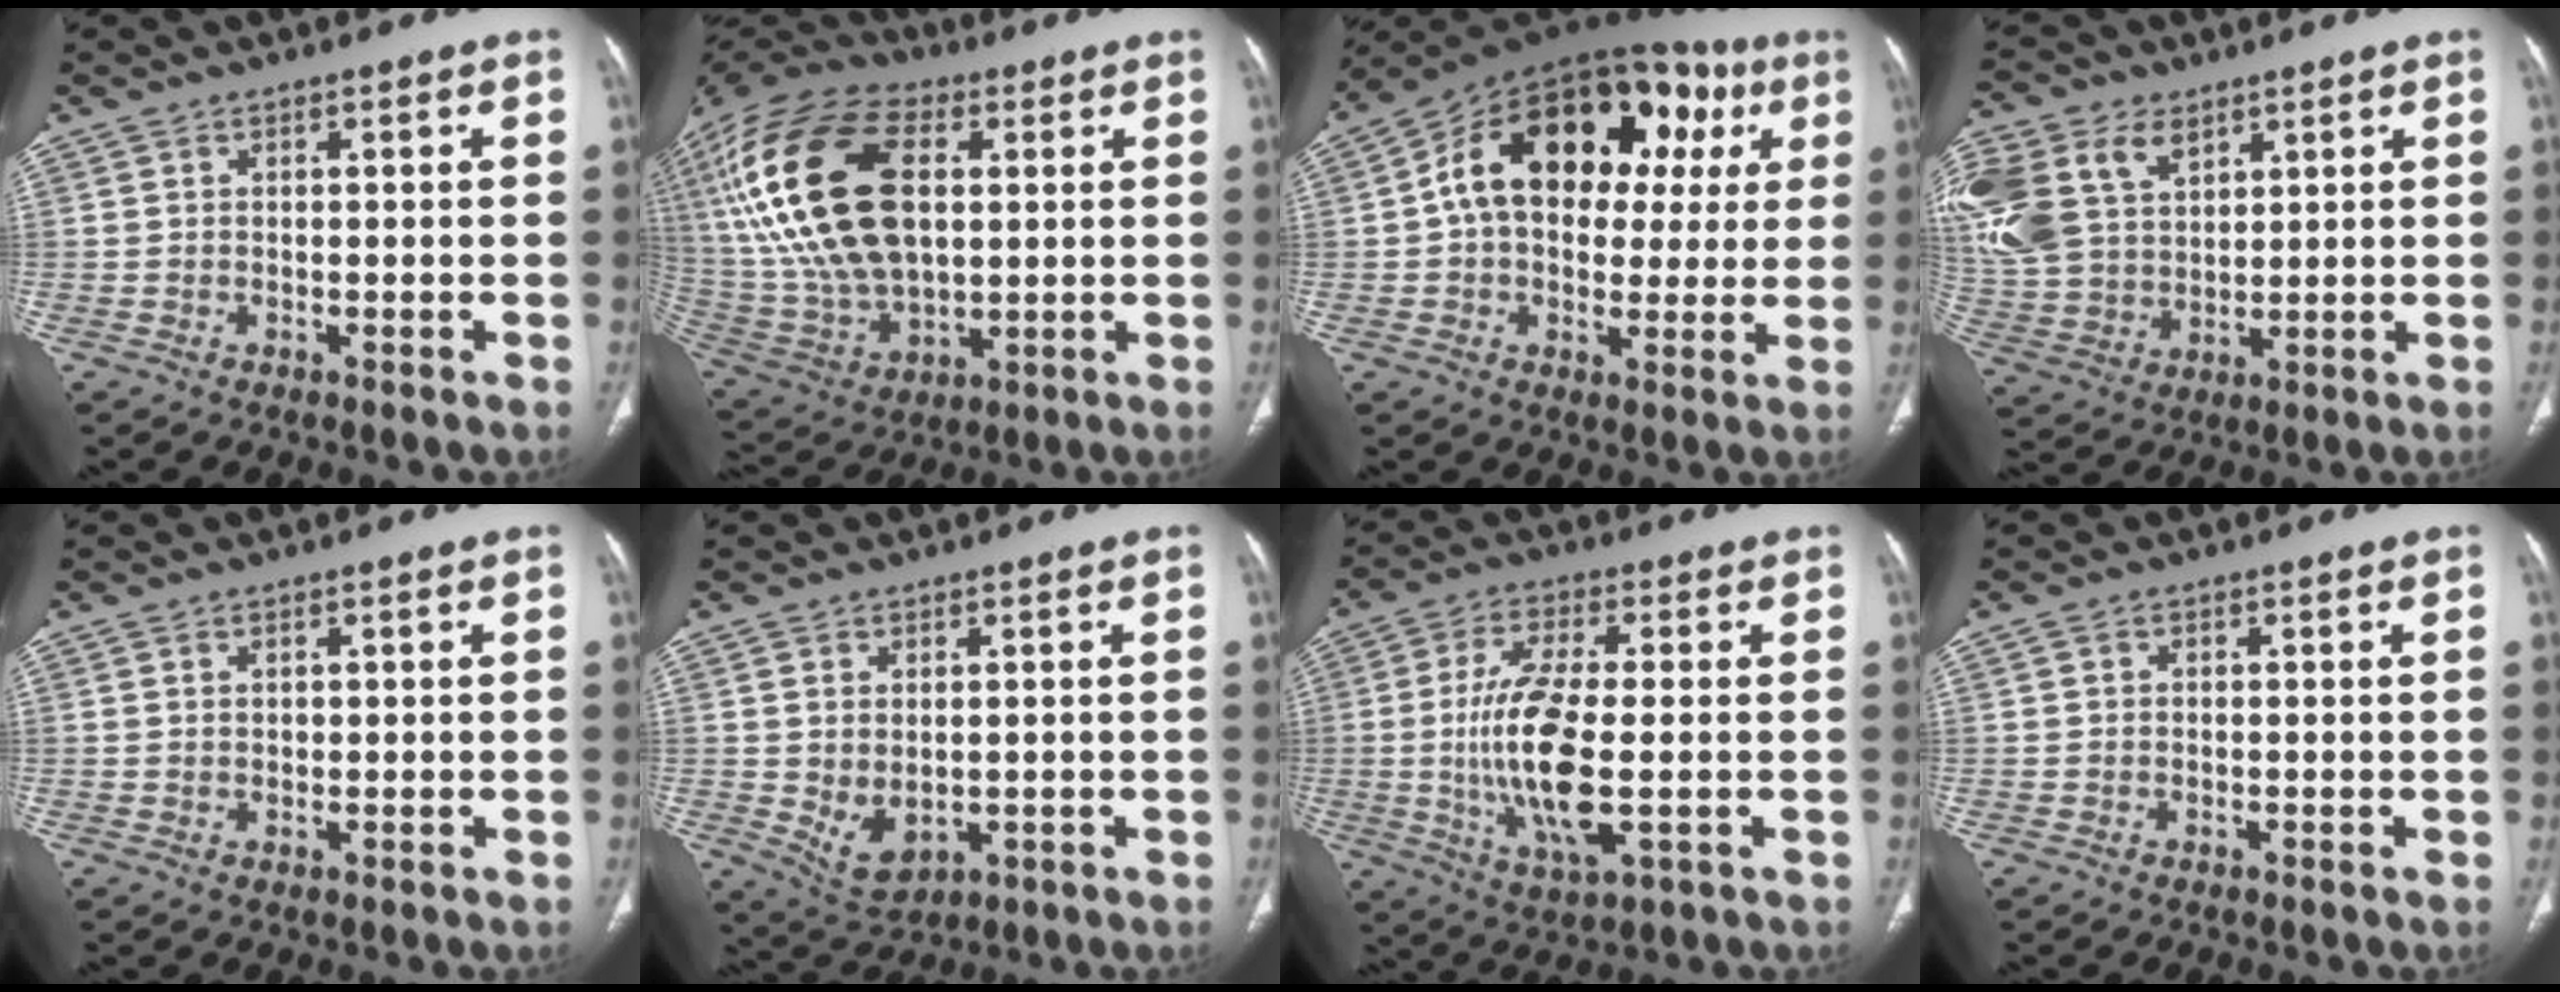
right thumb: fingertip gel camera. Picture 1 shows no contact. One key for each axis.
{"total": 28.2, "fx": 5.9, "fy": 15.9, "fz": 22.6, "tx": -0.465, "ty": -0.007, "tz": 0.110}
{"total": 24.7, "fx": 5.5, "fy": 15.6, "fz": 18.3, "tx": -0.243, "ty": 0.045, "tz": 0.076}
{"total": 20.6, "fx": 8.9, "fy": 14.4, "fz": 11.8, "tx": -0.292, "ty": 0.016, "tz": 0.183}
{"total": 0.7, "fx": 0.6, "fy": 0.2, "fz": 0.3, "tx": 0.000, "ty": -0.004, "tz": 0.011}
{"total": 5.9, "fx": -0.3, "fy": 3.7, "fz": 4.5, "tx": -0.077, "ty": -0.009, "tz": 0.015}
{"total": 14.1, "fx": -1.1, "fy": 4.4, "fz": 13.3, "tx": -0.276, "ty": -0.012, "tz": -0.018}
{"total": 0.9, "fx": 0.1, "fy": 0.5, "fz": 0.7, "tx": -0.014, "ty": 0.000, "tz": -0.003}